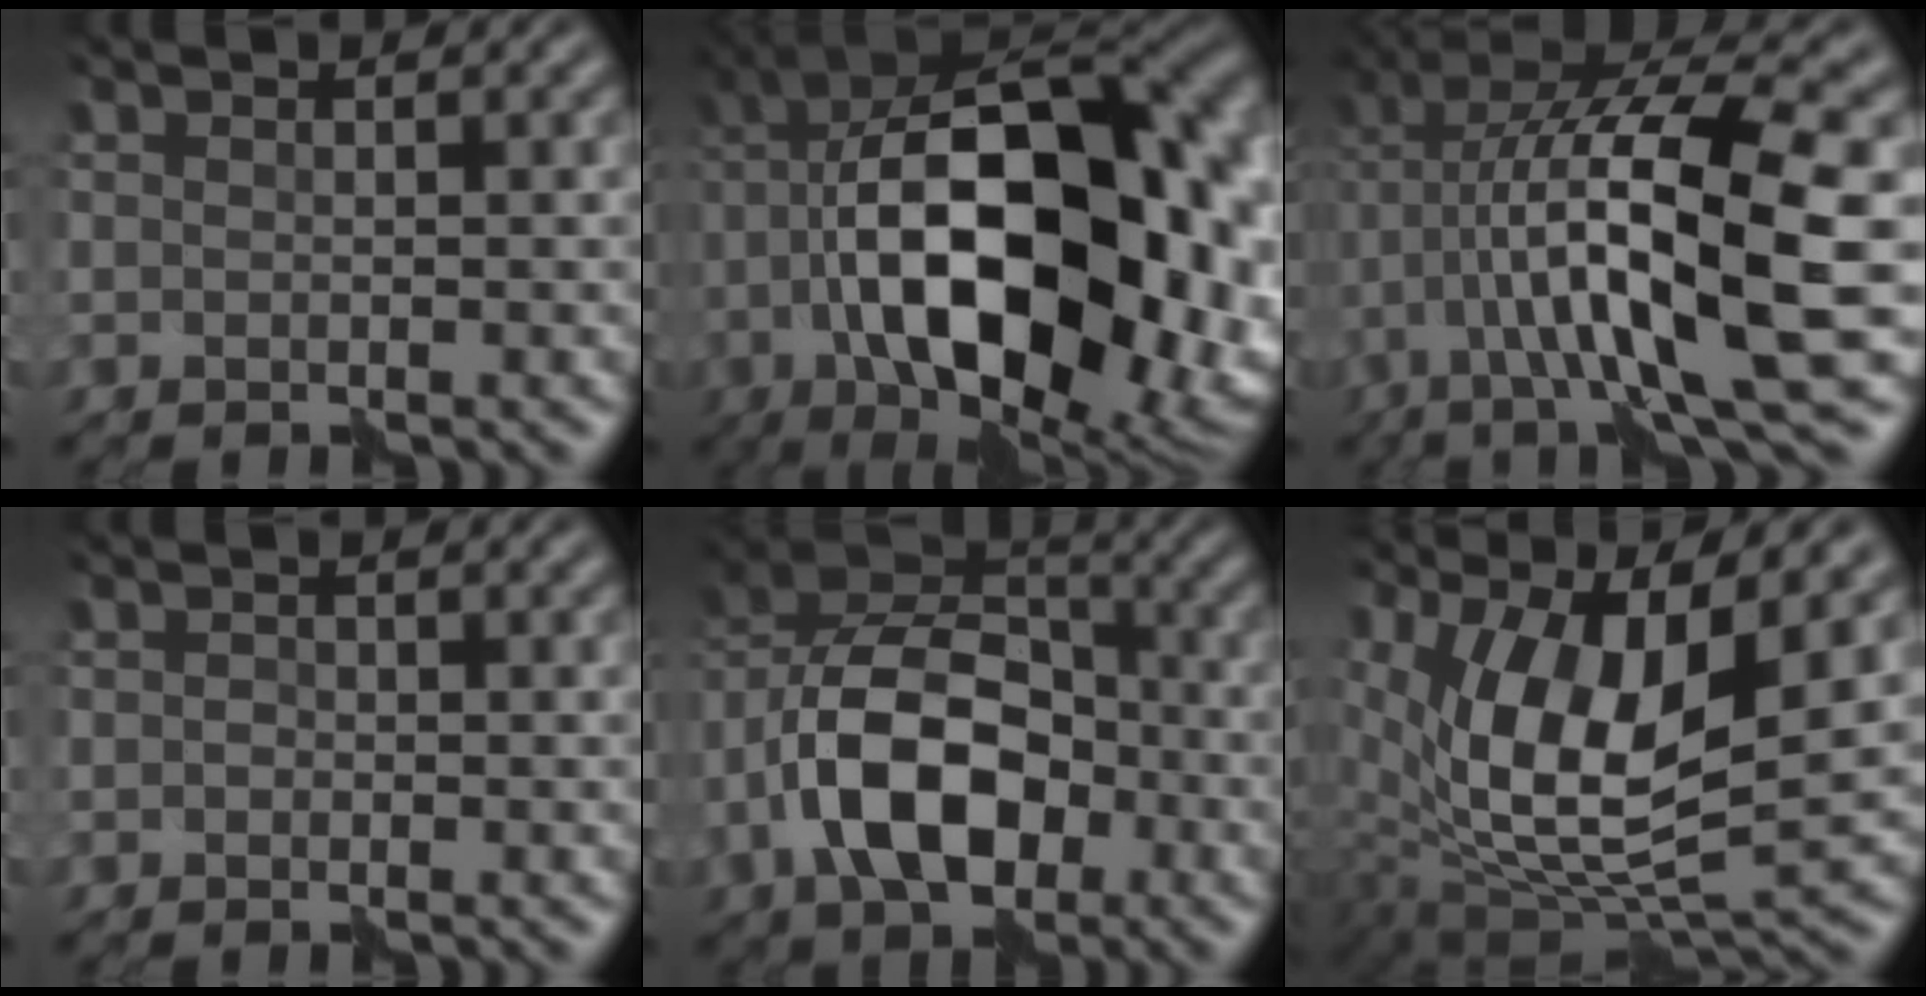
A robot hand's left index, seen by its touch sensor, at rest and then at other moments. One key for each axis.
{"total": 18.0, "fx": -2.7, "fy": 9.3, "fz": 15.2, "tx": -0.235, "ty": 0.014, "tz": -0.053}
{"total": 13.7, "fx": -1.2, "fy": 3.3, "fz": 13.2, "tx": -0.230, "ty": 0.019, "tz": -0.025}
{"total": 0.6, "fx": -0.3, "fy": 0.5, "fz": 0.1, "tx": 0.000, "ty": 0.001, "tz": -0.011}
{"total": 10.4, "fx": -4.1, "fy": 6.1, "fz": 7.3, "tx": -0.133, "ty": 0.018, "tz": -0.091}
{"total": 10.6, "fx": 3.1, "fy": 3.7, "fz": 9.4, "tx": -0.184, "ty": -0.008, "tz": 0.055}